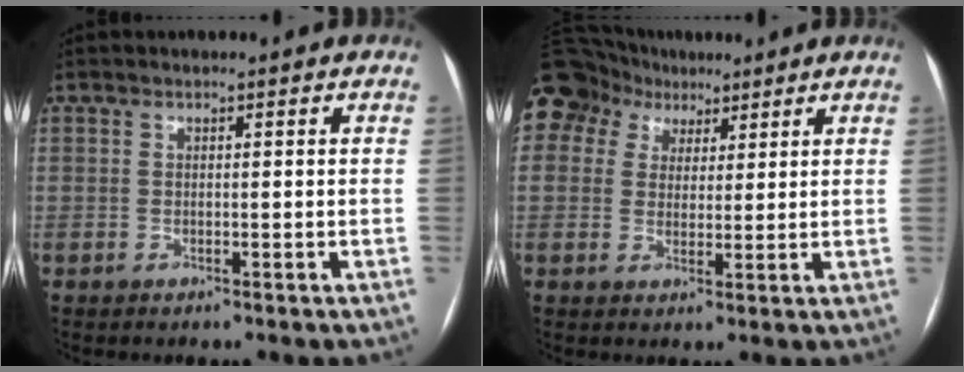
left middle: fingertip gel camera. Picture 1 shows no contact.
{"total": 13.3, "force": [7.7, 10.3, 3.6], "torque": [-0.121, 0.060, 0.146]}